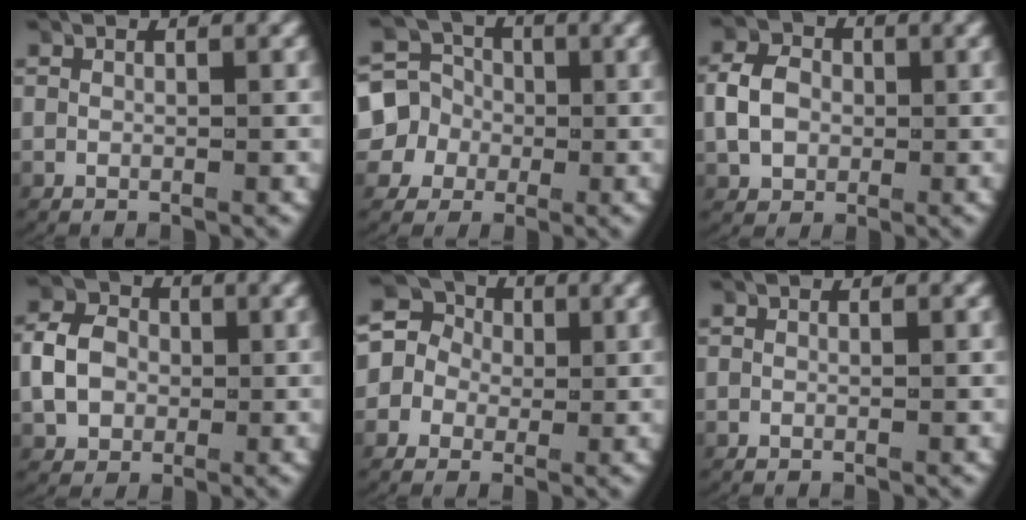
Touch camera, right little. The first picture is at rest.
{"total": 8.5, "force": [-0.9, 8.0, 2.9], "torque": [-0.078, -0.022, -0.019]}
{"total": 3.8, "force": [-0.1, 3.1, 2.2], "torque": [-0.044, 0.007, -0.002]}
{"total": 4.3, "force": [-0.2, 3.6, 2.4], "torque": [-0.046, 0.006, -0.005]}
{"total": 10.0, "force": [2.0, 9.0, 3.9], "torque": [-0.096, 0.007, 0.008]}
{"total": 0.0}